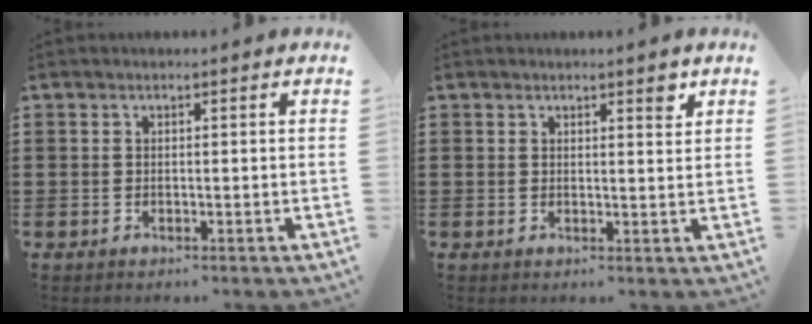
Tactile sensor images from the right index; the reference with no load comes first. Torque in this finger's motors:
{"motor_torque": [0.01, 0.00, 0.01, 0.00]}